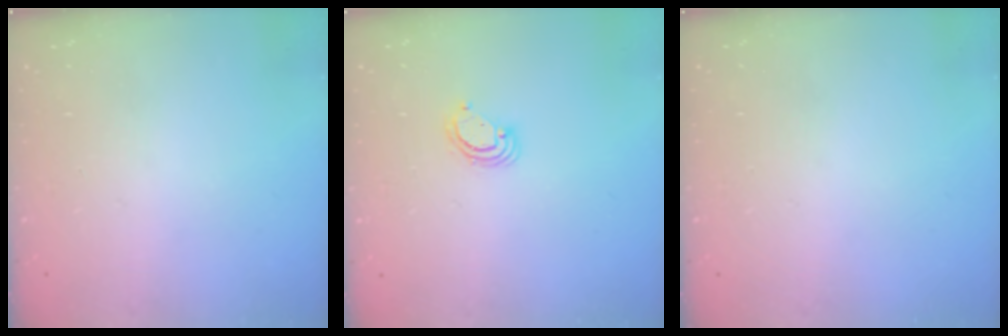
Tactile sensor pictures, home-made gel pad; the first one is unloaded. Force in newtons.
{"total": 3.8, "press": 3.8, "slide": 0.2}
{"total": 0.0}